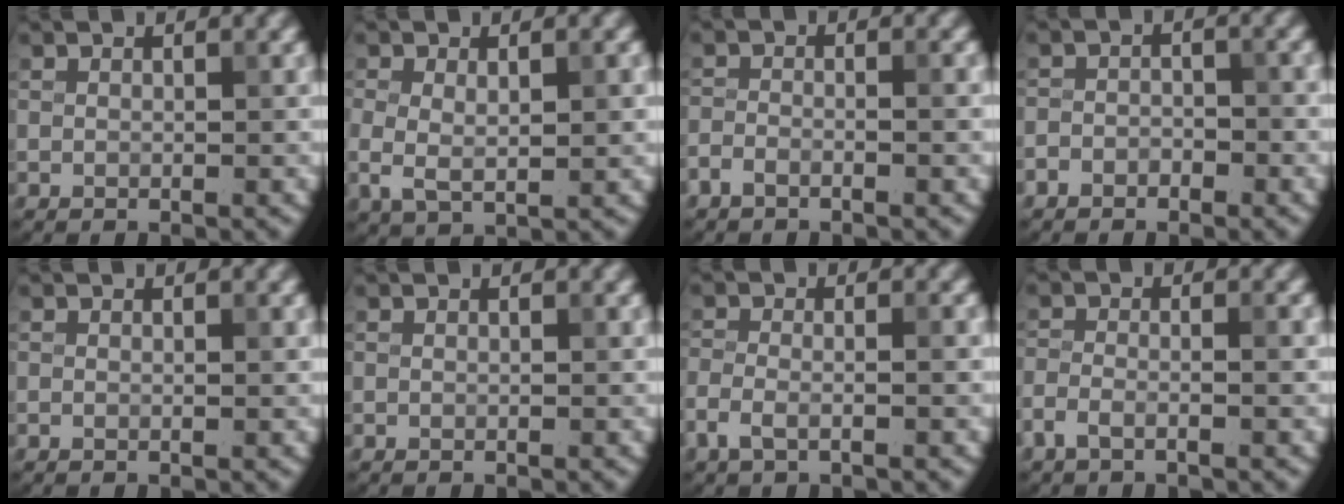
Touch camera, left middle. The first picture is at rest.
{"total": 3.9, "force": [0.0, 2.0, 3.3], "torque": [-0.065, -0.003, 0.002]}
{"total": 1.8, "force": [-1.3, 0.5, 1.1], "torque": [-0.023, 0.000, -0.032]}
{"total": 1.9, "force": [-1.4, 1.1, 0.8], "torque": [-0.013, 0.004, -0.029]}
{"total": 0.0}
{"total": 0.0}
{"total": 2.7, "force": [-1.4, 0.9, 2.1], "torque": [-0.049, -0.002, -0.034]}
{"total": 2.3, "force": [-1.5, 0.7, 1.7], "torque": [-0.037, 0.001, -0.037]}